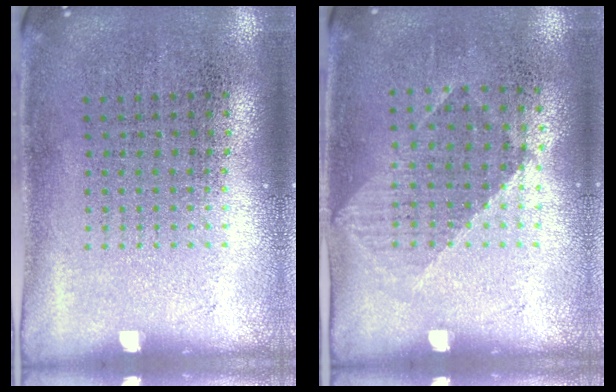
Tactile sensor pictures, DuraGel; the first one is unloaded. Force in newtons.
{"total": 1.0, "press": 0.8, "slide": 0.5}